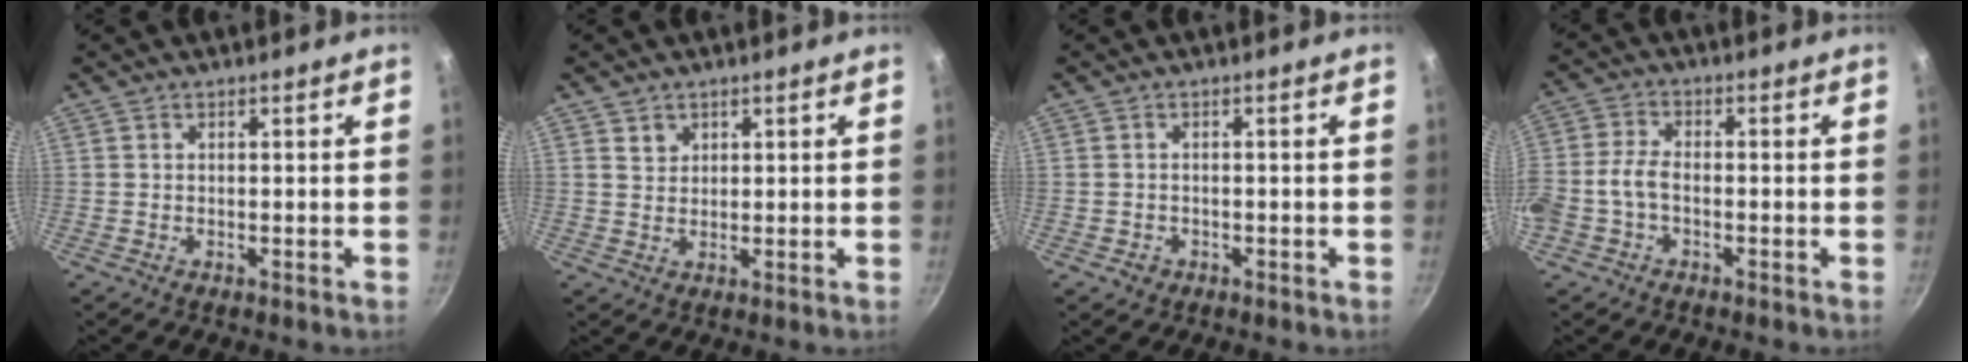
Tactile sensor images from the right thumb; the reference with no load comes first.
{"total": 2.4, "force": [1.3, 2.0, 0.6], "torque": [0.004, 0.000, 0.022]}
{"total": 1.6, "force": [-0.7, 1.4, 0.5], "torque": [-0.009, 0.005, -0.001]}
{"total": 5.0, "force": [-1.8, 3.0, 3.6], "torque": [-0.082, 0.022, -0.048]}